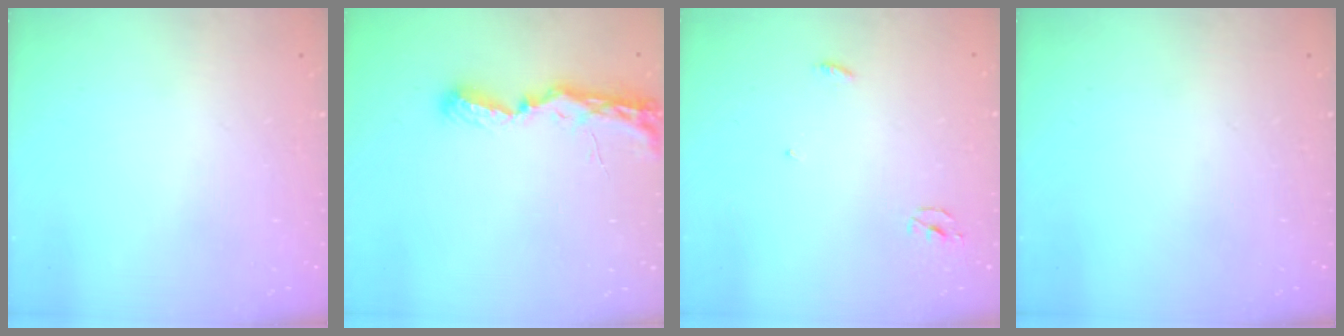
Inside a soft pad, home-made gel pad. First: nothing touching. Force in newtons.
{"total": 7.7, "press": 7.7, "slide": 0.5}
{"total": 2.5, "press": 2.5, "slide": 0.1}
{"total": 0.0}